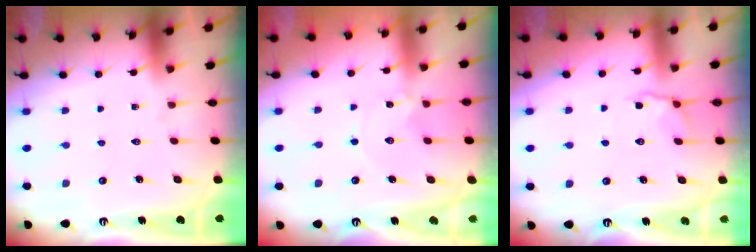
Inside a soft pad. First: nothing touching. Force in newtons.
{"total": 1.6, "press": 1.5, "slide": 0.2}
{"total": 4.8, "press": 4.4, "slide": 2.1}